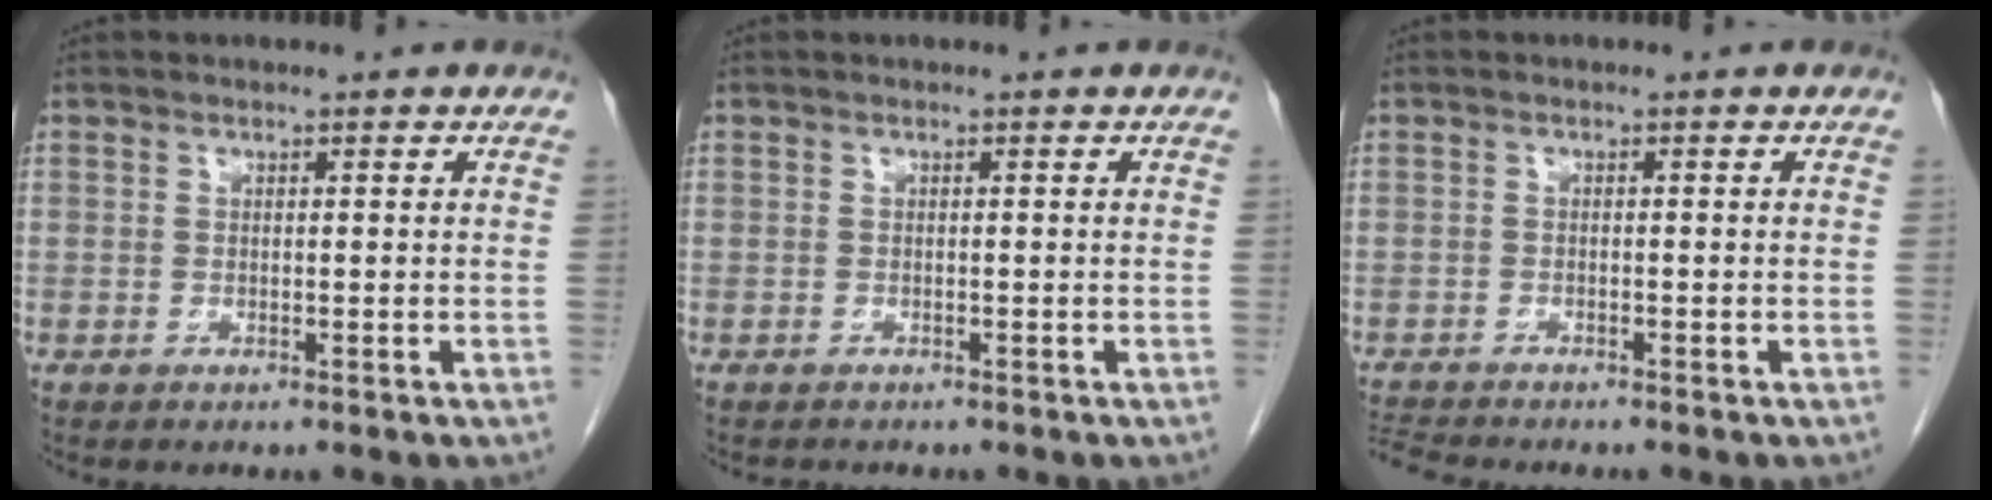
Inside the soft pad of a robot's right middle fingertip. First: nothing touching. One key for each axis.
{"total": 0.9, "fx": -0.9, "fy": 0.2, "fz": 0.1, "tx": -0.011, "ty": -0.004, "tz": -0.013}
{"total": 3.1, "fx": -3.1, "fy": -0.4, "fz": 0.4, "tx": -0.014, "ty": -0.018, "tz": -0.056}